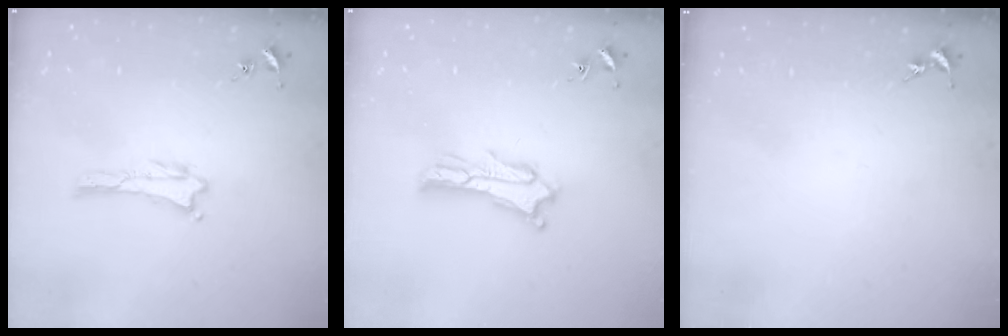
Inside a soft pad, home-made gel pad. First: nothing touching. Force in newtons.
{"total": 4.0, "press": 4.0, "slide": 0.4}
{"total": 0.0}